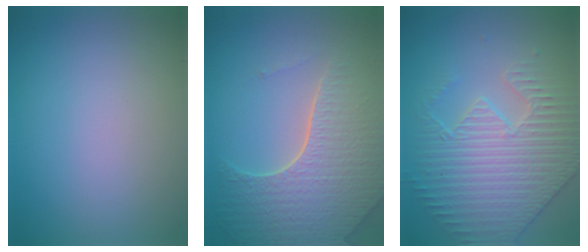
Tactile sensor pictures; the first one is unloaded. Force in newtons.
{"total": 7.8, "press": 5.6, "slide": 5.5}
{"total": 4.4, "press": 4.4, "slide": 0.3}